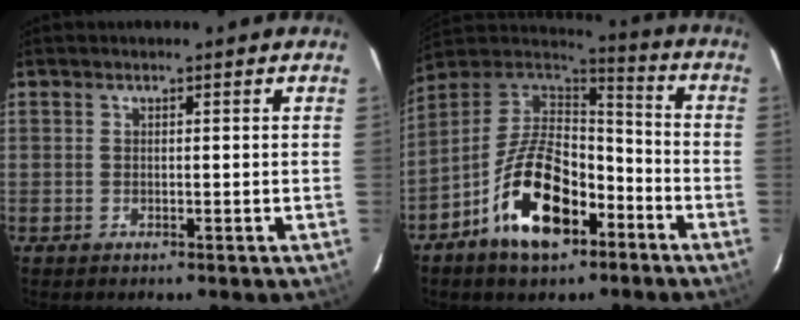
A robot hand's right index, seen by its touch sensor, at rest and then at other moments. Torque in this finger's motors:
{"motor_torque": [1.14, -1.00, 1.05, 0.21]}